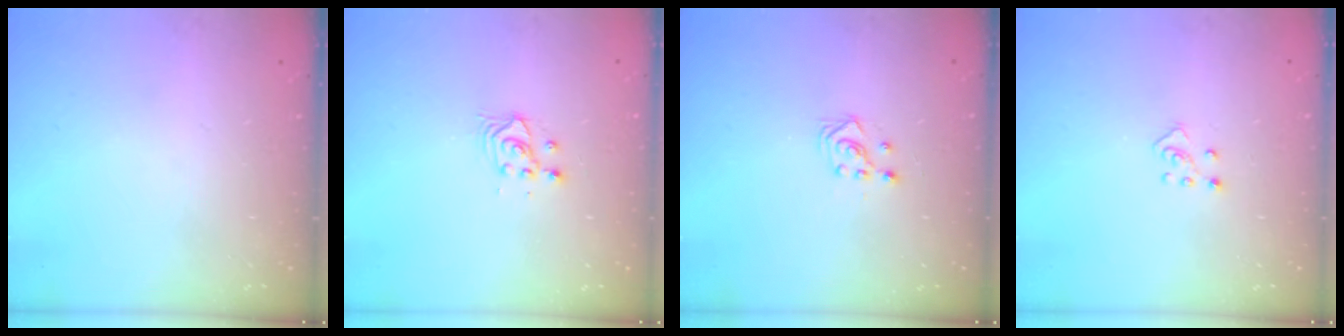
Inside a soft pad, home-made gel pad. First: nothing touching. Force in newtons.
{"total": 3.6, "press": 3.6, "slide": 0.3}
{"total": 2.9, "press": 2.7, "slide": 1.0}
{"total": 4.6, "press": 4.6, "slide": 0.3}